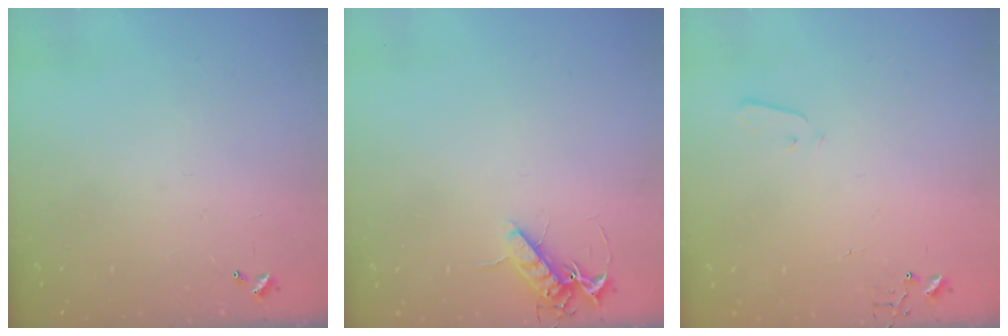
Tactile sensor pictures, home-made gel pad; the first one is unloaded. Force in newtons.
{"total": 9.3, "press": 9.2, "slide": 1.3}
{"total": 1.9, "press": 1.9, "slide": 0.4}